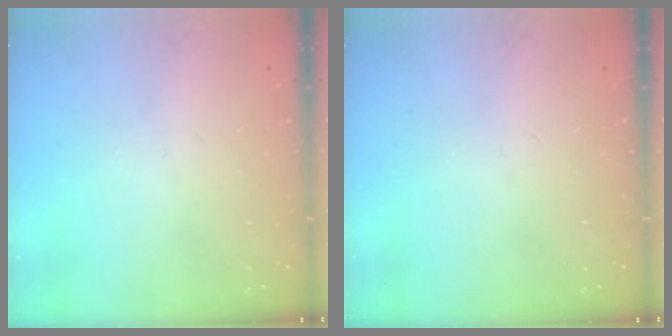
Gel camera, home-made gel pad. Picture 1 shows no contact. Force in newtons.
{"total": 0.0}